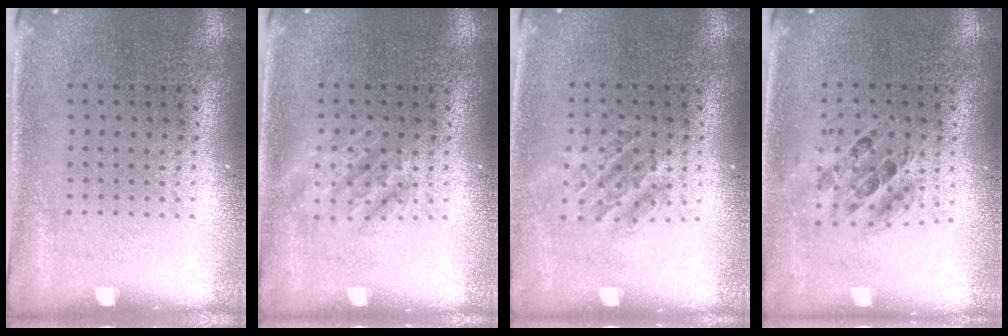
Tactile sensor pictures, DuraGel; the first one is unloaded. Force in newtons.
{"total": 1.9, "press": 1.9, "slide": 0.3}
{"total": 1.2, "press": 1.0, "slide": 0.5}
{"total": 0.7, "press": 0.7, "slide": 0.1}